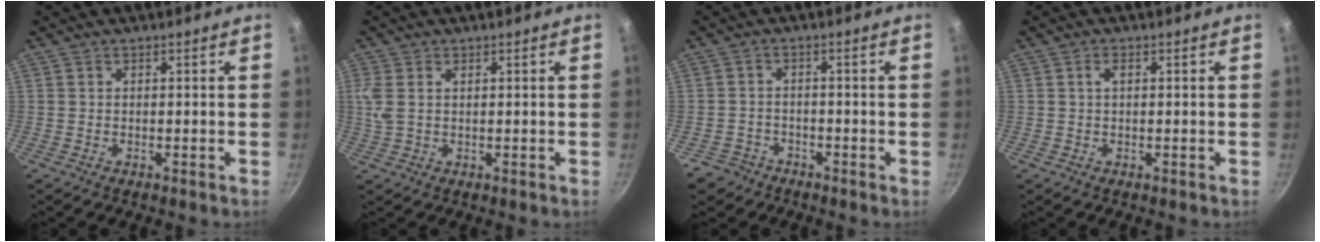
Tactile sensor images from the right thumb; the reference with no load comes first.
{"total": 4.2, "force": [1.2, 2.5, 3.1], "torque": [-0.070, 0.003, 0.026]}
{"total": 3.9, "force": [-2.6, 2.8, 0.6], "torque": [-0.003, 0.033, -0.045]}
{"total": 1.2, "force": [0.3, 0.6, 1.0], "torque": [-0.019, 0.004, 0.006]}